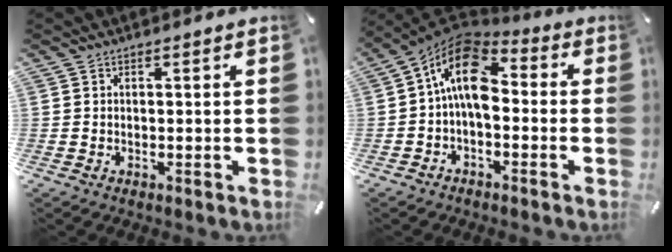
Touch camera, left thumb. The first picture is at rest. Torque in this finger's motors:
{"motor_torque": [0.32, 1.94, 1.85, -0.92, 0.63]}